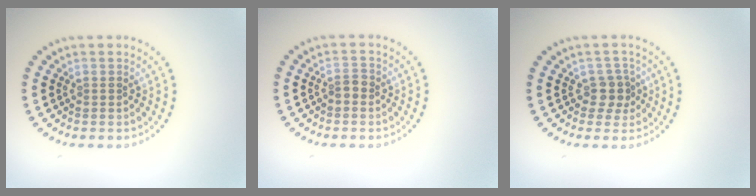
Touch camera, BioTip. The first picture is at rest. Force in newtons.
{"total": 1.0, "press": 1.0, "slide": 0.2}
{"total": 1.9, "press": 1.5, "slide": 1.2}